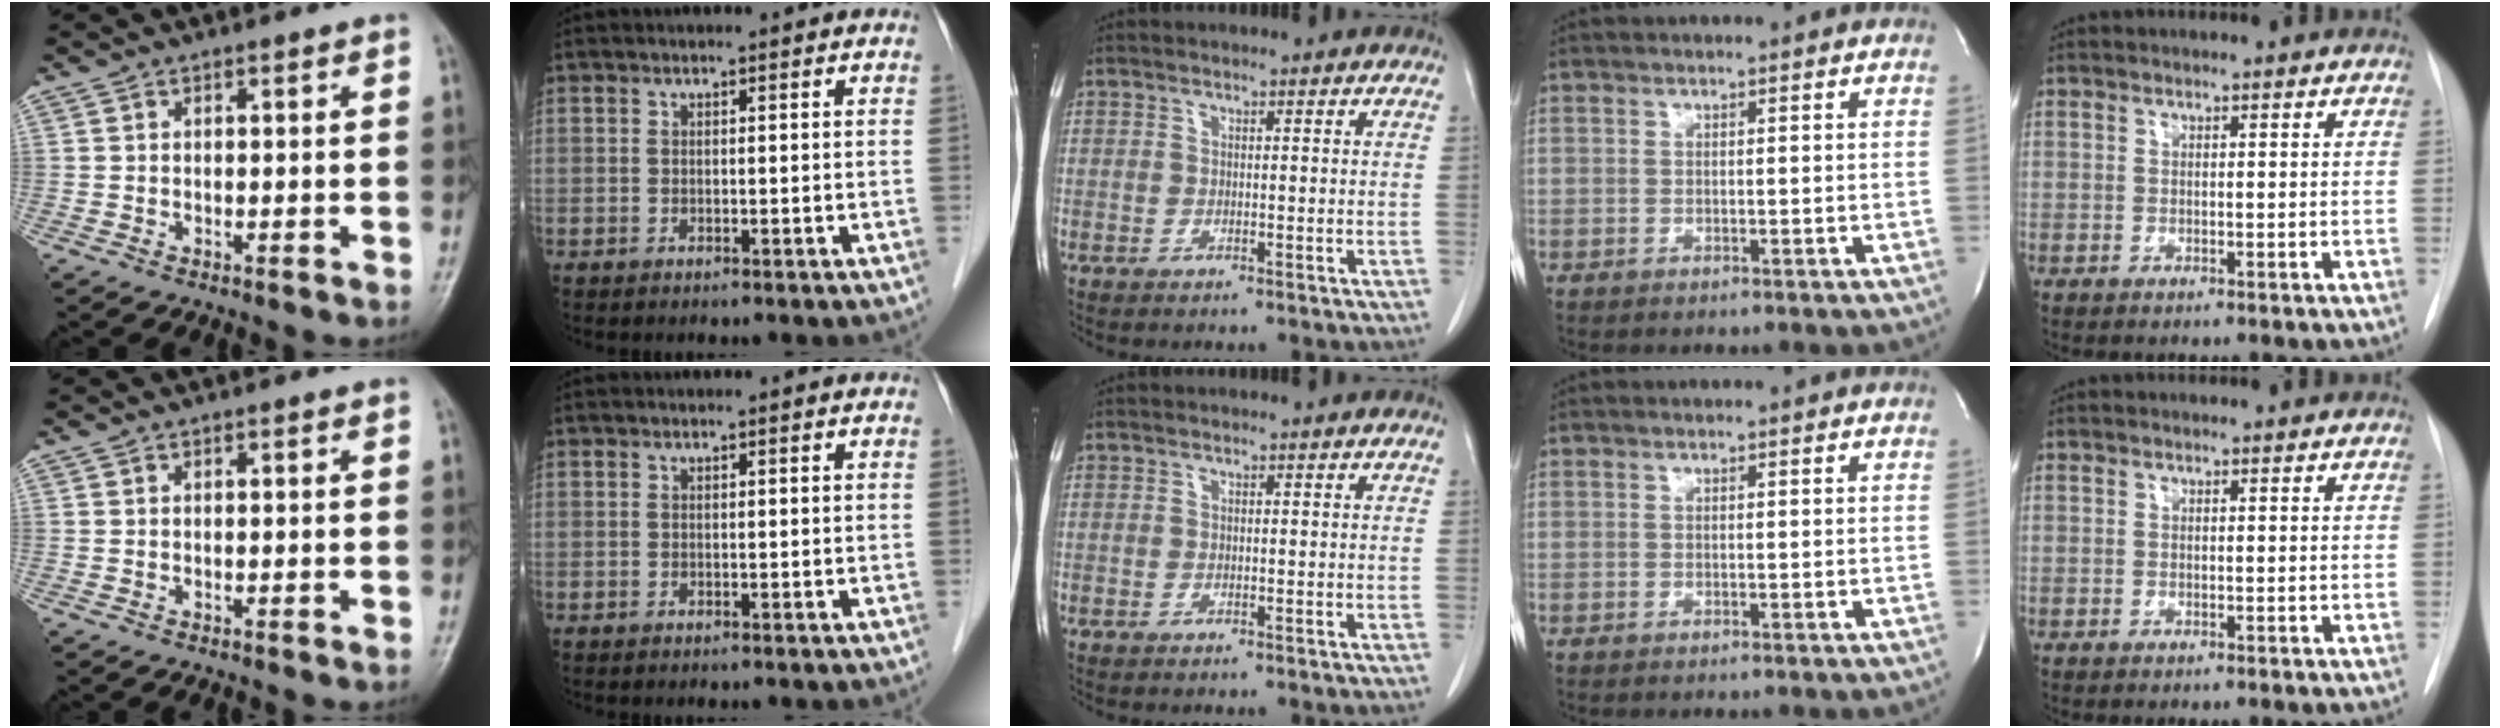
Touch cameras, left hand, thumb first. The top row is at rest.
{}